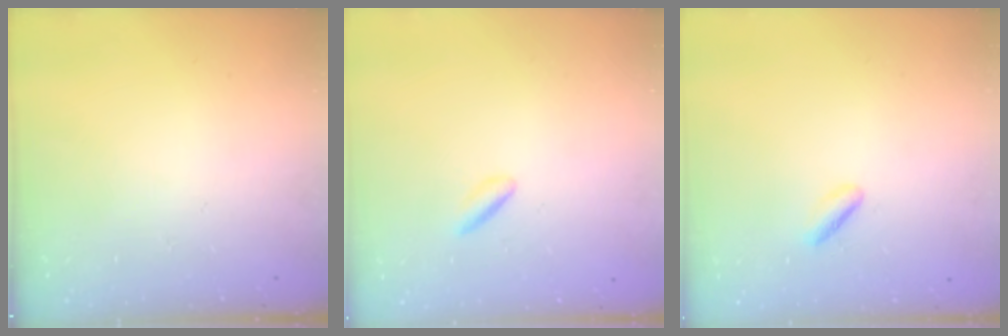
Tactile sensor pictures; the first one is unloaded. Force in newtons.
{"total": 1.0, "press": 0.7, "slide": 0.7}
{"total": 1.6, "press": 1.2, "slide": 1.1}